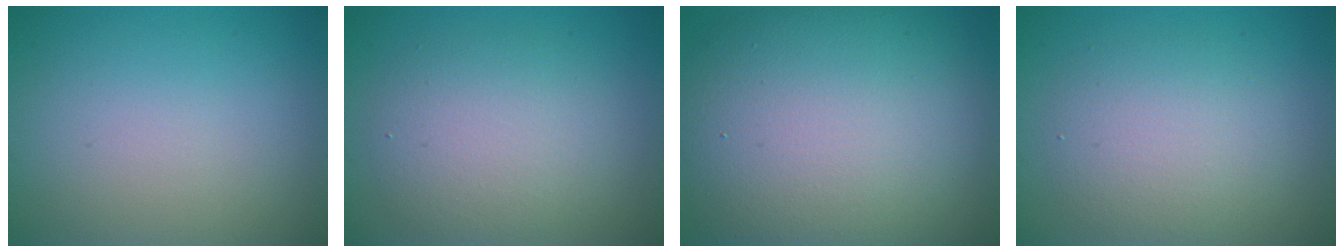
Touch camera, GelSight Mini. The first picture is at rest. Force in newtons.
{"total": 4.9, "press": 4.8, "slide": 0.8}
{"total": 14.5, "press": 14.5, "slide": 1.0}
{"total": 4.2, "press": 4.2, "slide": 0.0}